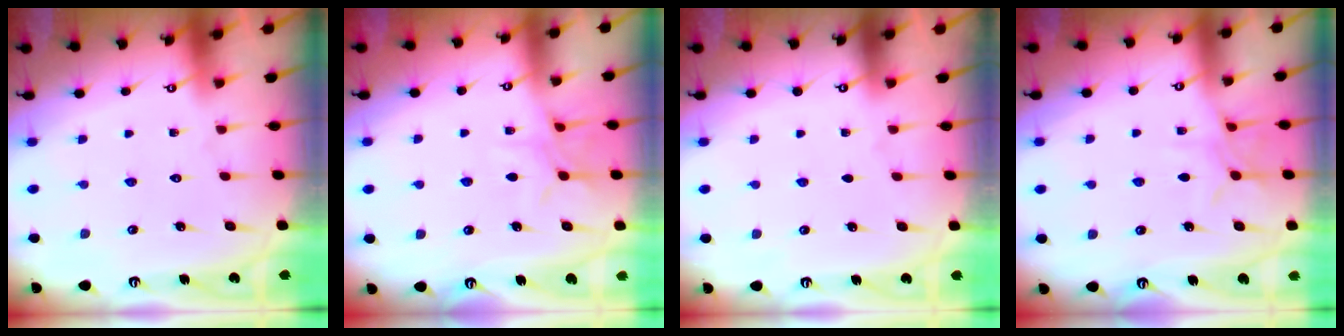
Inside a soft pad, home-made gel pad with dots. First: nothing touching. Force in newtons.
{"total": 6.5, "press": 6.4, "slide": 0.6}
{"total": 0.0}
{"total": 7.5, "press": 7.5, "slide": 0.8}